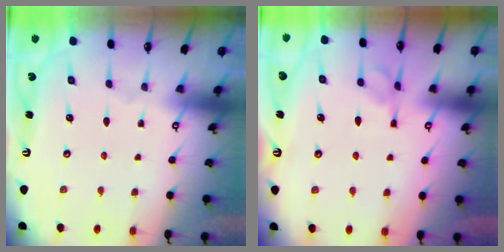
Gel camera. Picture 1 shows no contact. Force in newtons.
{"total": 4.1, "press": 4.0, "slide": 0.6}